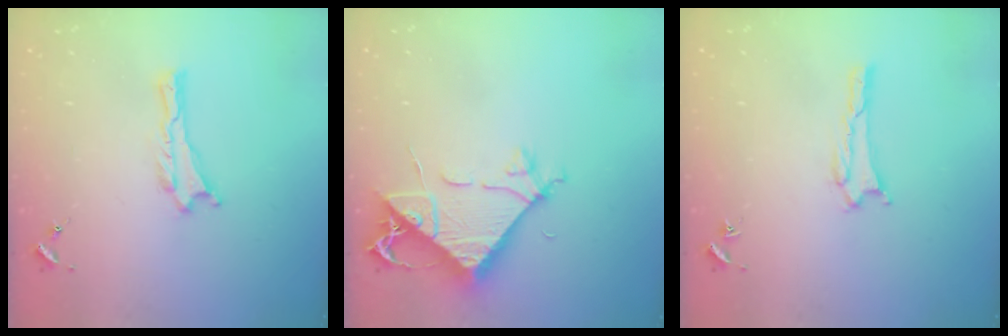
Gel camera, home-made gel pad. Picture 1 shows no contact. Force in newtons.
{"total": 8.1, "press": 8.0, "slide": 1.1}
{"total": 1.4, "press": 1.4, "slide": 0.0}